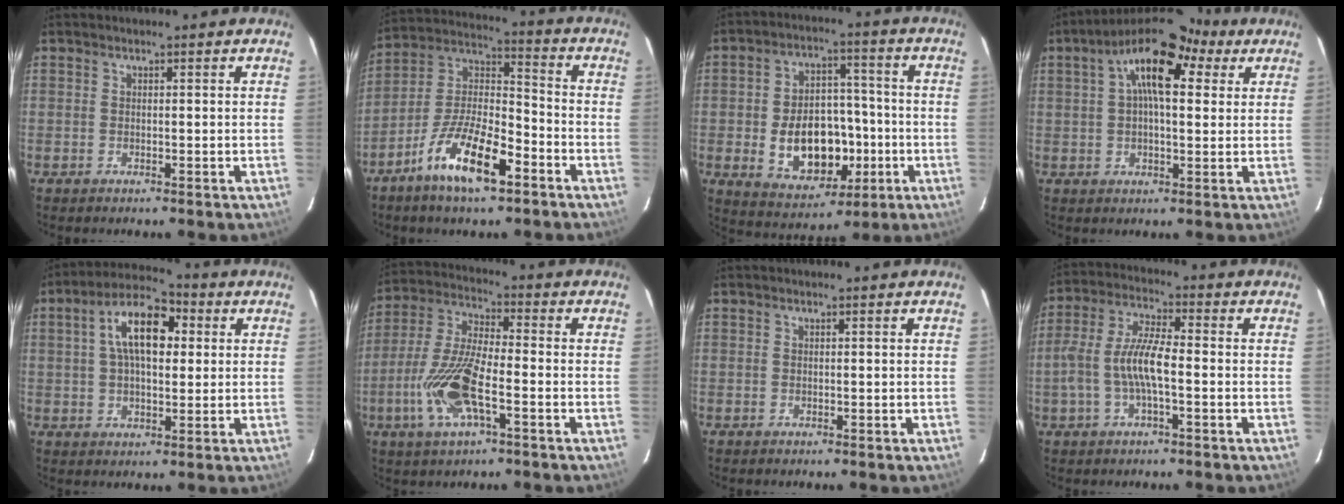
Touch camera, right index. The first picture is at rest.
{"total": 14.6, "force": [-8.5, 4.6, 11.0], "torque": [-0.217, -0.001, -0.155]}
{"total": 14.9, "force": [-3.5, 9.9, 10.6], "torque": [-0.207, 0.018, -0.032]}
{"total": 13.4, "force": [5.5, 5.6, 10.9], "torque": [-0.184, 0.033, 0.078]}
{"total": 11.5, "force": [2.7, 5.8, 9.6], "torque": [-0.168, 0.027, 0.039]}
{"total": 13.5, "force": [-4.9, 4.1, 11.9], "torque": [-0.257, -0.007, -0.099]}
{"total": 0.0}
{"total": 9.1, "force": [-2.0, 2.3, 8.5], "torque": [-0.182, 0.008, -0.037]}